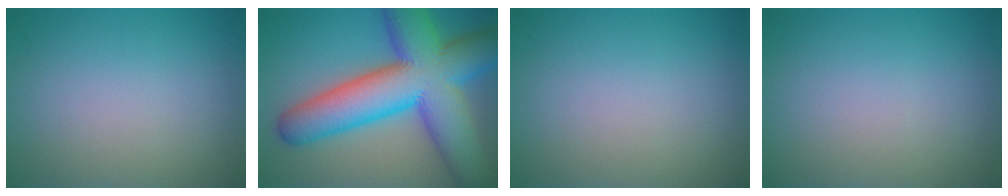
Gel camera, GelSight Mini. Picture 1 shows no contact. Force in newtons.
{"total": 15.3, "press": 15.3, "slide": 0.6}
{"total": 0.0}
{"total": 0.0}